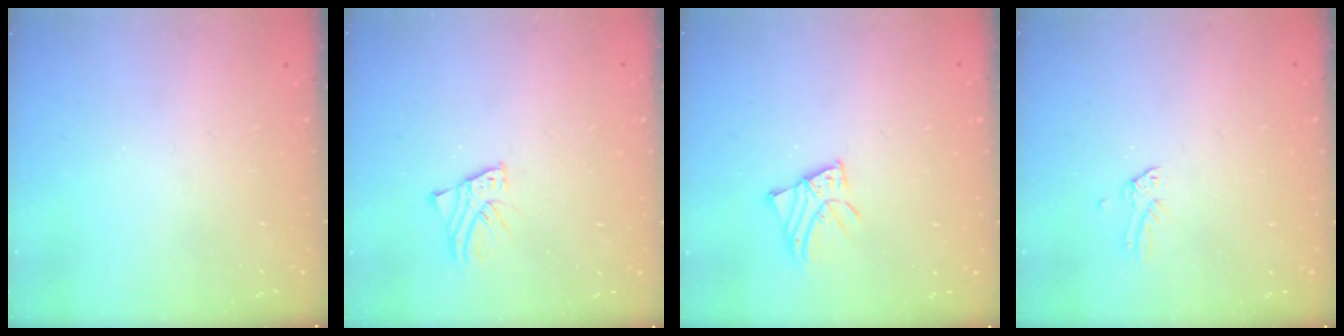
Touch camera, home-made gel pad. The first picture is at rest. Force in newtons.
{"total": 2.3, "press": 2.3, "slide": 0.1}
{"total": 3.0, "press": 3.0, "slide": 0.5}
{"total": 0.0}